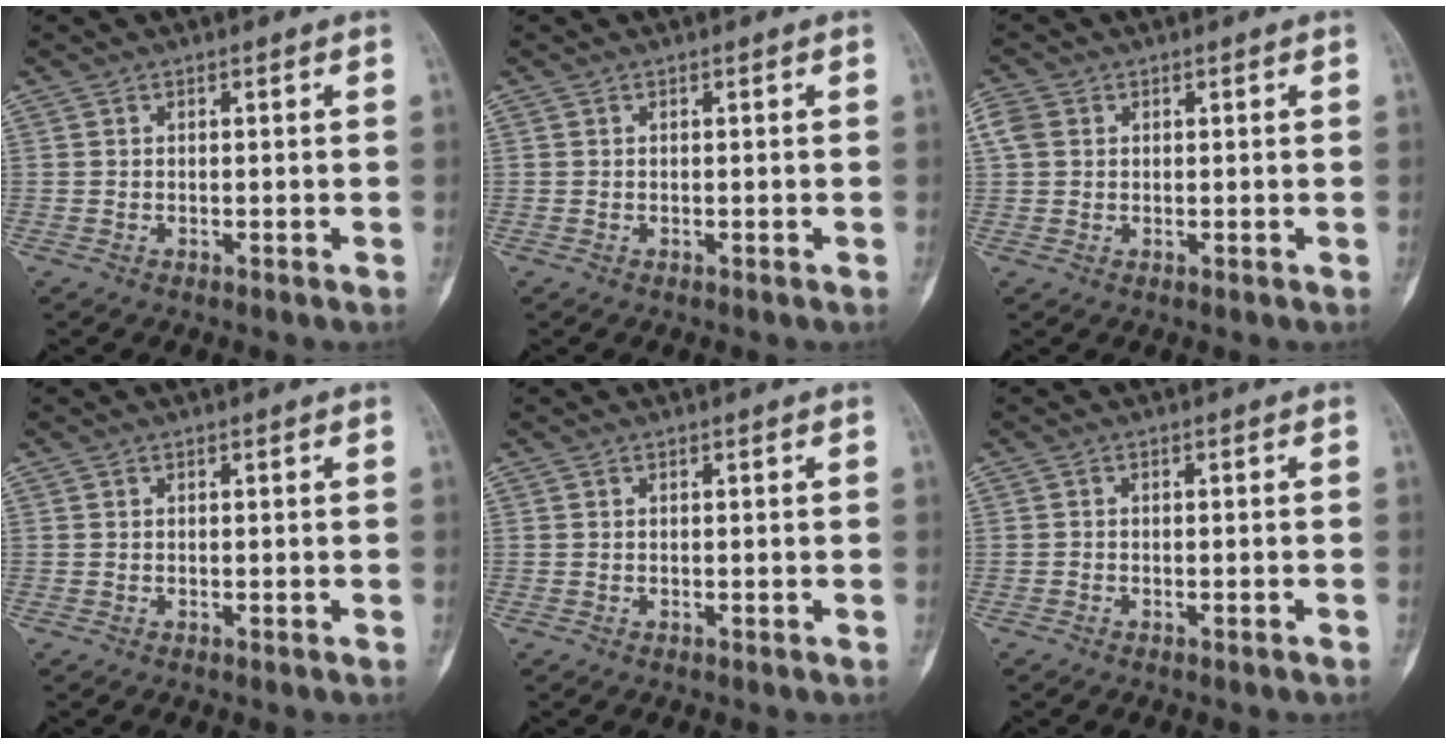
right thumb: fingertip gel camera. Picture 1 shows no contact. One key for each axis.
{"total": 0.0}
{"total": 3.3, "fx": 0.9, "fy": 2.7, "fz": 1.7, "tx": -0.043, "ty": 0.009, "tz": 0.017}
{"total": 0.0}
{"total": 0.0}
{"total": 0.7, "fx": -0.7, "fy": 0.1, "fz": 0.3, "tx": -0.009, "ty": 0.001, "tz": -0.012}